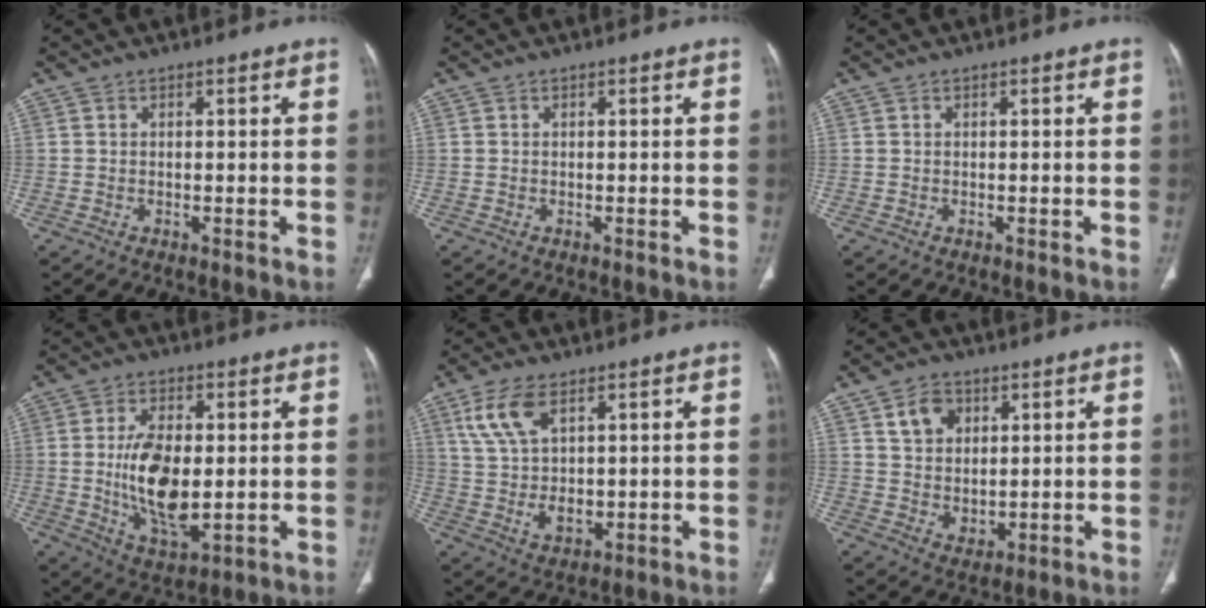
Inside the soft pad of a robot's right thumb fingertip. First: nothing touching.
{"total": 0.0}
{"total": 0.0}
{"total": 13.3, "force": [-0.2, 6.7, 11.5], "torque": [-0.202, -0.016, 0.006]}
{"total": 10.6, "force": [4.3, 5.9, 7.8], "torque": [-0.151, -0.014, 0.092]}
{"total": 7.9, "force": [3.3, 6.0, 4.0], "torque": [-0.045, -0.020, 0.065]}